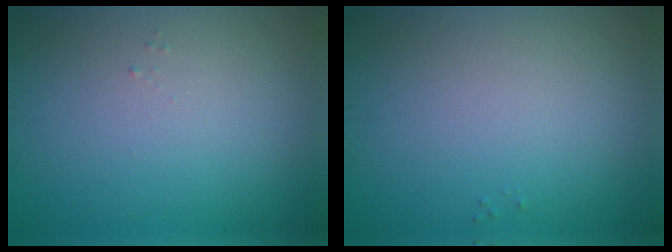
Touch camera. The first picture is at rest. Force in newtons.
{"total": 0.0}